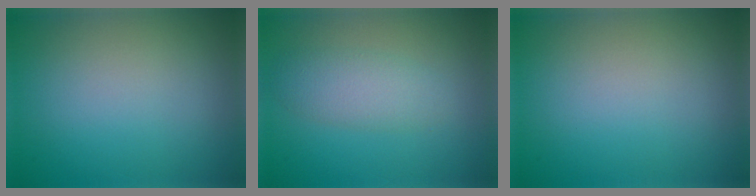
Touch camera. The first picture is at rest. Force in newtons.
{"total": 2.9, "press": 2.9, "slide": 0.1}
{"total": 0.0}